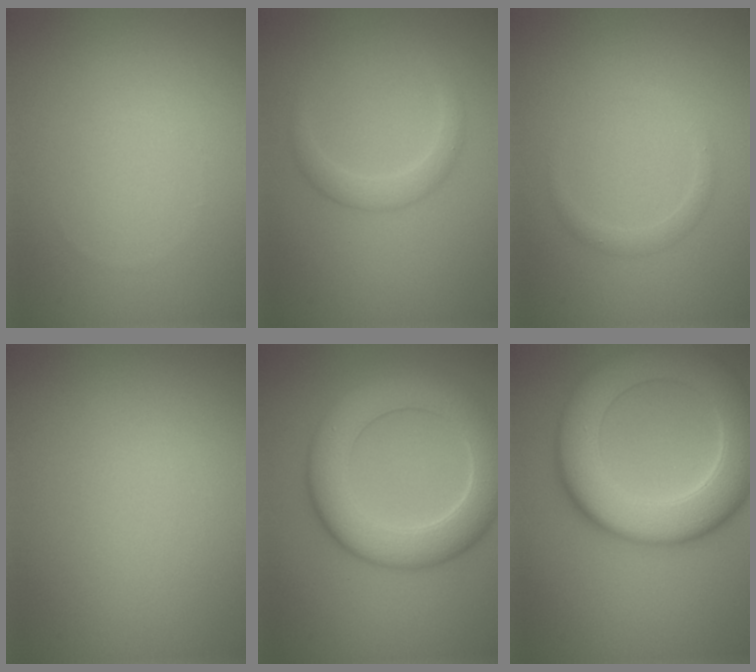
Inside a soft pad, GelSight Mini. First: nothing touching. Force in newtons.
{"total": 1.9, "press": 1.9, "slide": 0.1}
{"total": 1.2, "press": 1.2, "slide": 0.0}
{"total": 0.0}
{"total": 7.6, "press": 7.6, "slide": 0.4}
{"total": 10.0, "press": 10.0, "slide": 0.6}